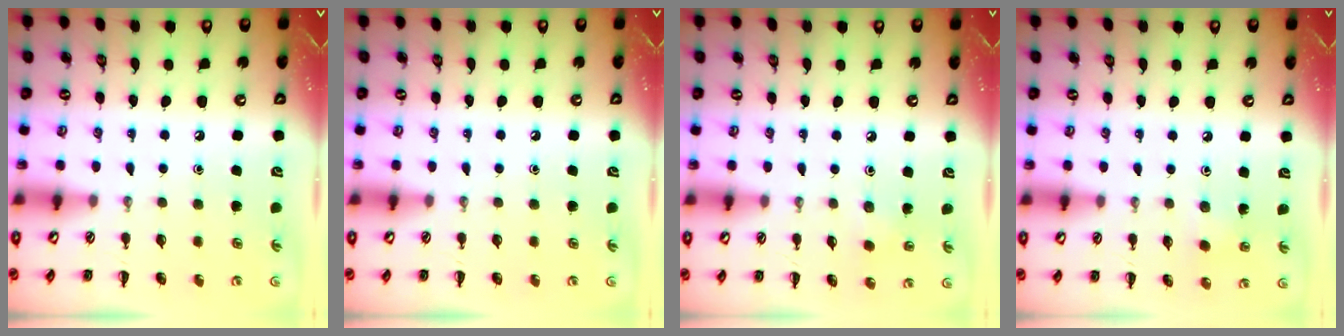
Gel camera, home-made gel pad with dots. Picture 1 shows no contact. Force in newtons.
{"total": 0.0}
{"total": 3.0, "press": 2.8, "slide": 1.0}
{"total": 2.6, "press": 2.5, "slide": 0.9}